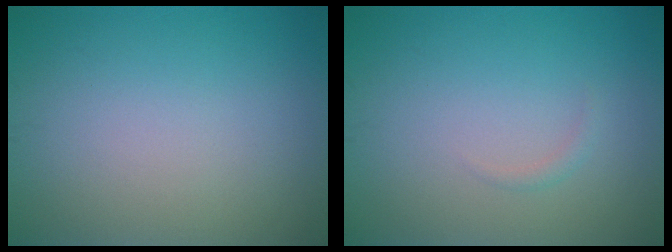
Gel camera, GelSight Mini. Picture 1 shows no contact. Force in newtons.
{"total": 0.6, "press": 0.6, "slide": 0.0}